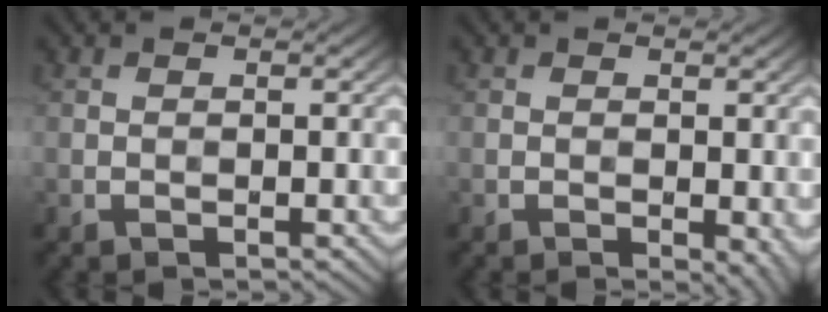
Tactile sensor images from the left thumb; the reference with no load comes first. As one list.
[{"total": 2.4, "force": [-0.7, 1.3, 2.0], "torque": [-0.023, -0.007, -0.006]}]